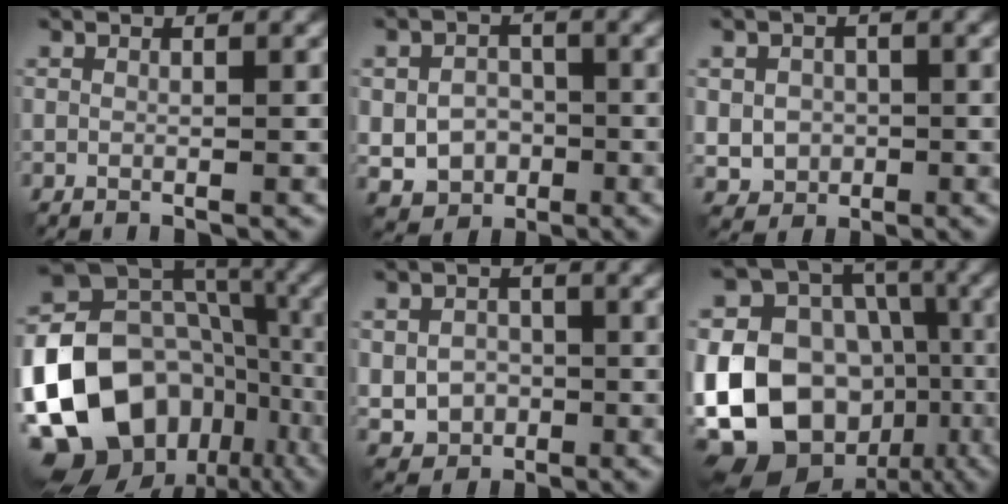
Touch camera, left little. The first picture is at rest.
{"total": 4.5, "force": [-1.0, 3.6, 2.4], "torque": [-0.047, -0.006, -0.019]}
{"total": 3.4, "force": [-0.2, 3.0, 1.5], "torque": [-0.024, -0.003, -0.004]}
{"total": 20.1, "force": [-6.2, 15.9, 10.5], "torque": [-0.218, -0.001, -0.110]}
{"total": 3.6, "force": [-0.6, 3.0, 1.8], "torque": [-0.036, -0.005, -0.011]}
{"total": 18.3, "force": [-4.5, 14.4, 10.3], "torque": [-0.196, -0.003, -0.083]}